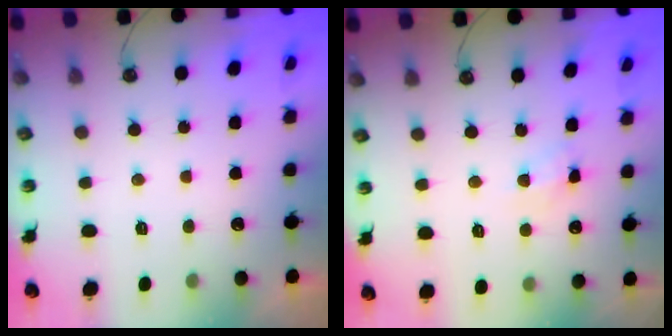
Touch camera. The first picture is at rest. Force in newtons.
{"total": 5.3, "press": 5.3, "slide": 0.6}